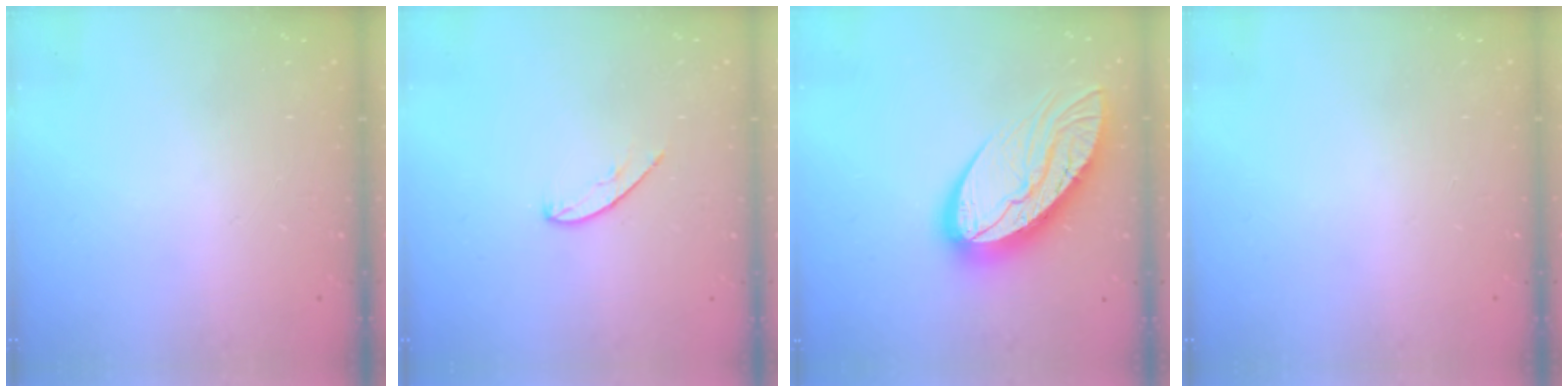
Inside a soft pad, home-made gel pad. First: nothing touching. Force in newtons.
{"total": 5.3, "press": 5.3, "slide": 0.5}
{"total": 16.2, "press": 16.2, "slide": 1.4}
{"total": 0.0}